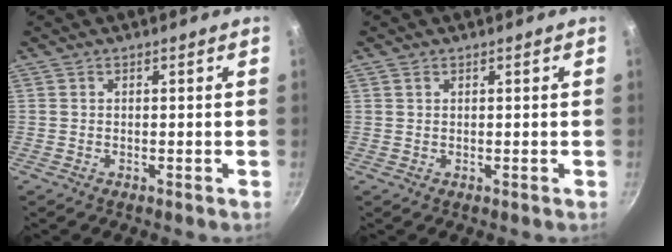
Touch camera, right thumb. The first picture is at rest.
{"total": 0.7, "force": [0.4, 0.4, 0.3], "torque": [-0.006, 0.001, 0.007]}